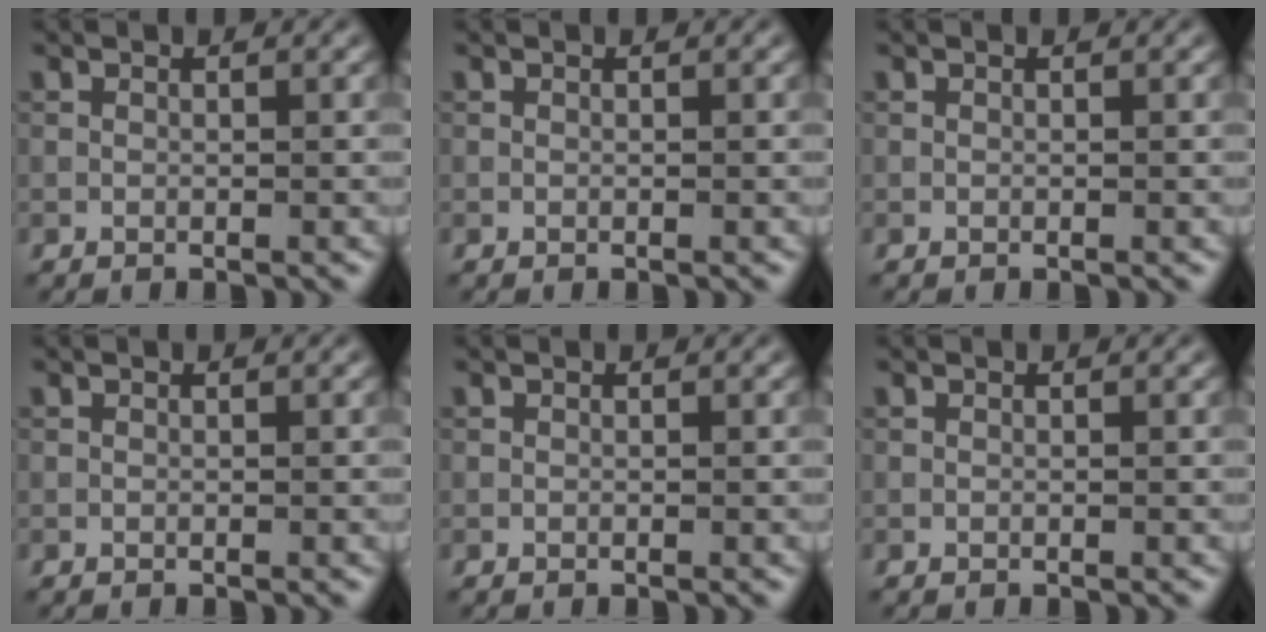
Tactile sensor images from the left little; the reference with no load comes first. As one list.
[{"total": 0.0}, {"total": 0.0}, {"total": 0.0}, {"total": 0.0}, {"total": 0.0}]